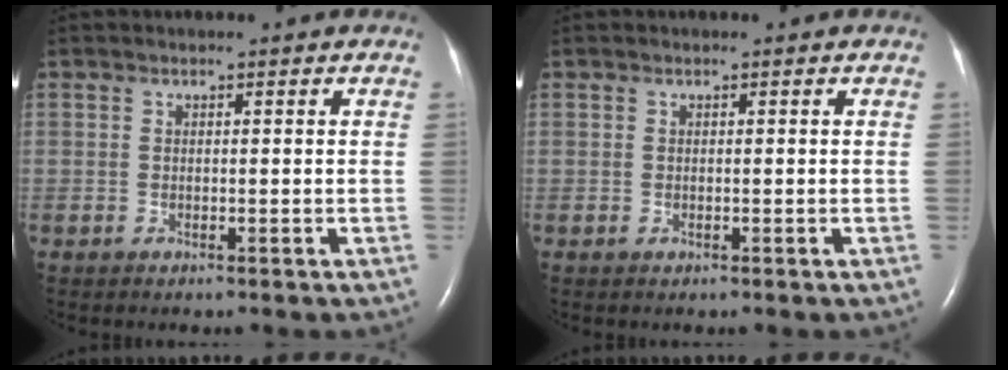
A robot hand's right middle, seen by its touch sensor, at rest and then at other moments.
{"total": 0.0}